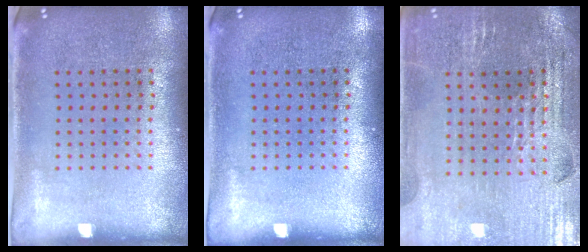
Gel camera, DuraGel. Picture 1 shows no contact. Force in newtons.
{"total": 0.0}
{"total": 2.8, "press": 2.7, "slide": 0.5}